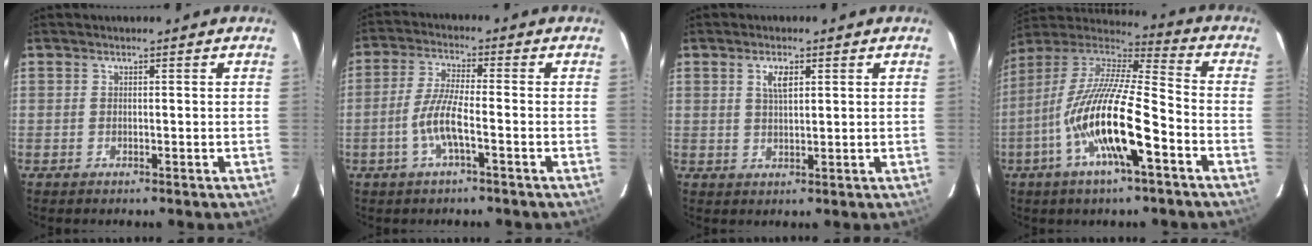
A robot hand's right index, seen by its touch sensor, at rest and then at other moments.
{"total": 6.3, "force": [-2.5, 0.7, 5.8], "torque": [-0.124, 0.000, -0.049]}
{"total": 3.2, "force": [1.4, 1.4, 2.6], "torque": [-0.047, 0.003, 0.025]}
{"total": 19.3, "force": [-7.6, 4.0, 17.2], "torque": [-0.318, -0.029, -0.150]}